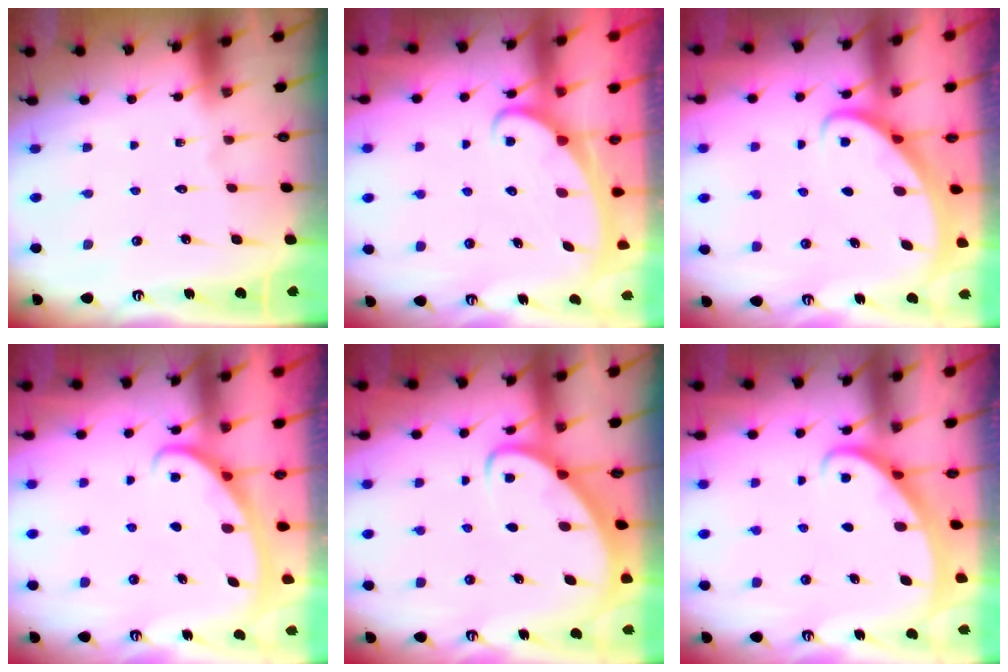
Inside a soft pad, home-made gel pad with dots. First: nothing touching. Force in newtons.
{"total": 2.7, "press": 2.7, "slide": 0.4}
{"total": 3.4, "press": 3.4, "slide": 0.3}
{"total": 2.8, "press": 2.8, "slide": 0.4}
{"total": 3.0, "press": 3.0, "slide": 0.3}
{"total": 2.2, "press": 2.2, "slide": 0.2}